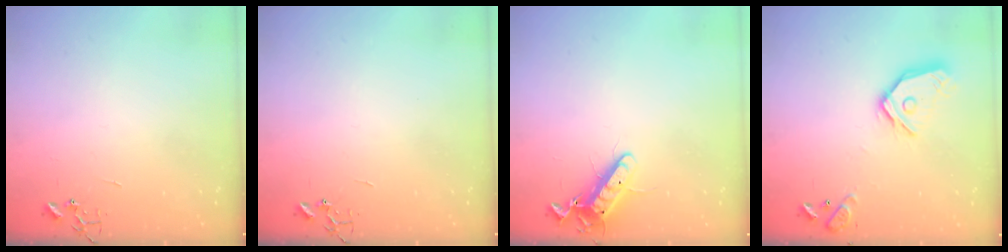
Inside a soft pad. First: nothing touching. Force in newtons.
{"total": 0.0}
{"total": 12.1, "press": 12.0, "slide": 1.4}
{"total": 14.7, "press": 14.6, "slide": 2.0}